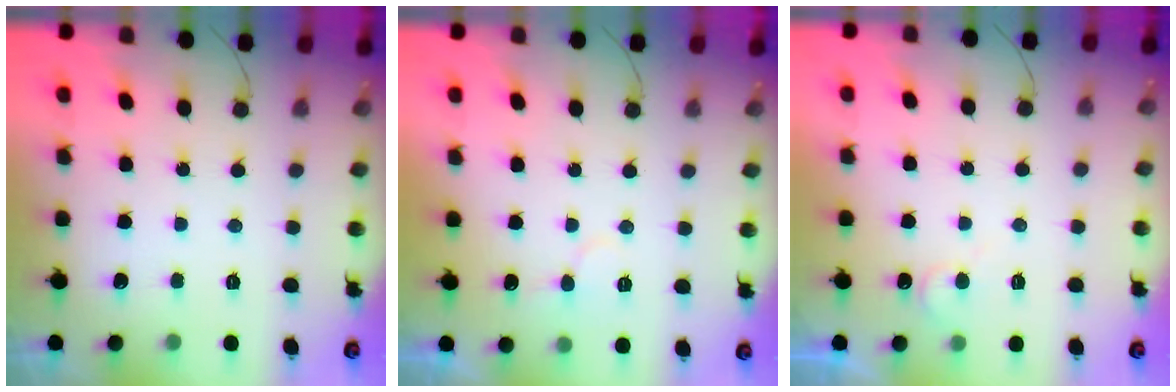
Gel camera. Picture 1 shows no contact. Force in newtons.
{"total": 6.2, "press": 6.2, "slide": 0.4}
{"total": 4.2, "press": 4.2, "slide": 0.4}